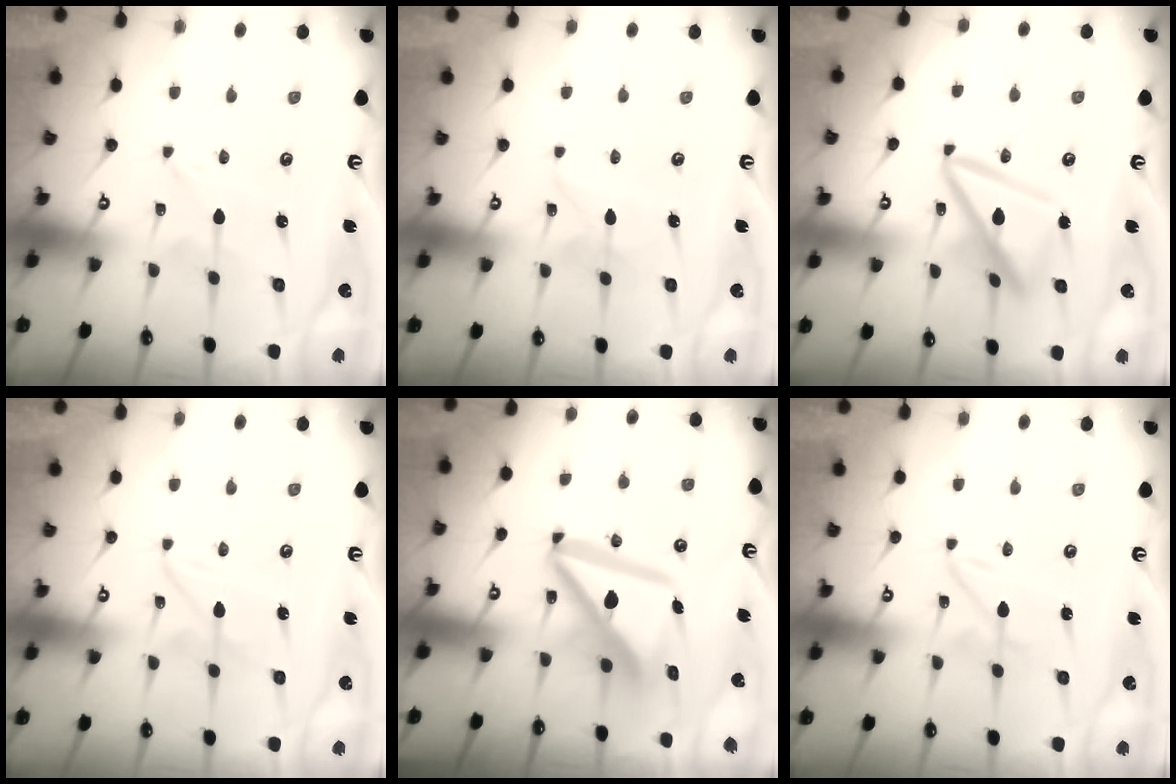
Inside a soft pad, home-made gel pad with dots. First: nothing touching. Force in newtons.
{"total": 2.7, "press": 2.7, "slide": 0.2}
{"total": 14.5, "press": 14.4, "slide": 1.6}
{"total": 2.3, "press": 2.3, "slide": 0.3}
{"total": 13.4, "press": 13.3, "slide": 1.6}
{"total": 2.3, "press": 2.3, "slide": 0.2}